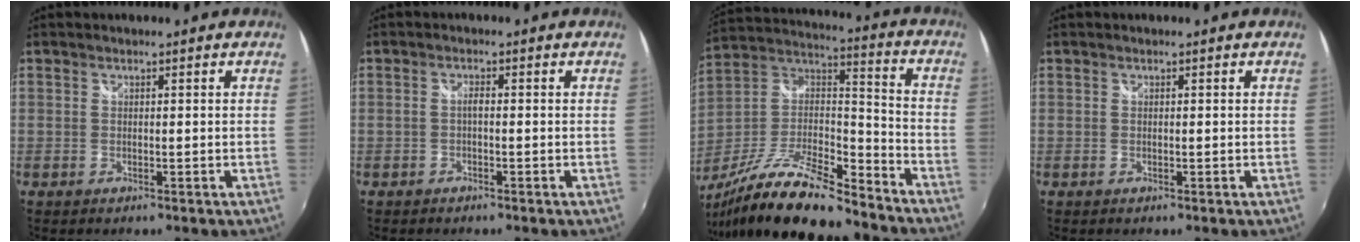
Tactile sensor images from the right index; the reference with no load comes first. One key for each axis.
{"total": 1.0, "fx": -0.2, "fy": 0.3, "fz": 1.0, "tx": -0.019, "ty": 0.004, "tz": -0.006}
{"total": 21.9, "fx": -16.5, "fy": 5.5, "fz": 13.3, "tx": -0.260, "ty": -0.019, "tz": -0.288}
{"total": 0.0}